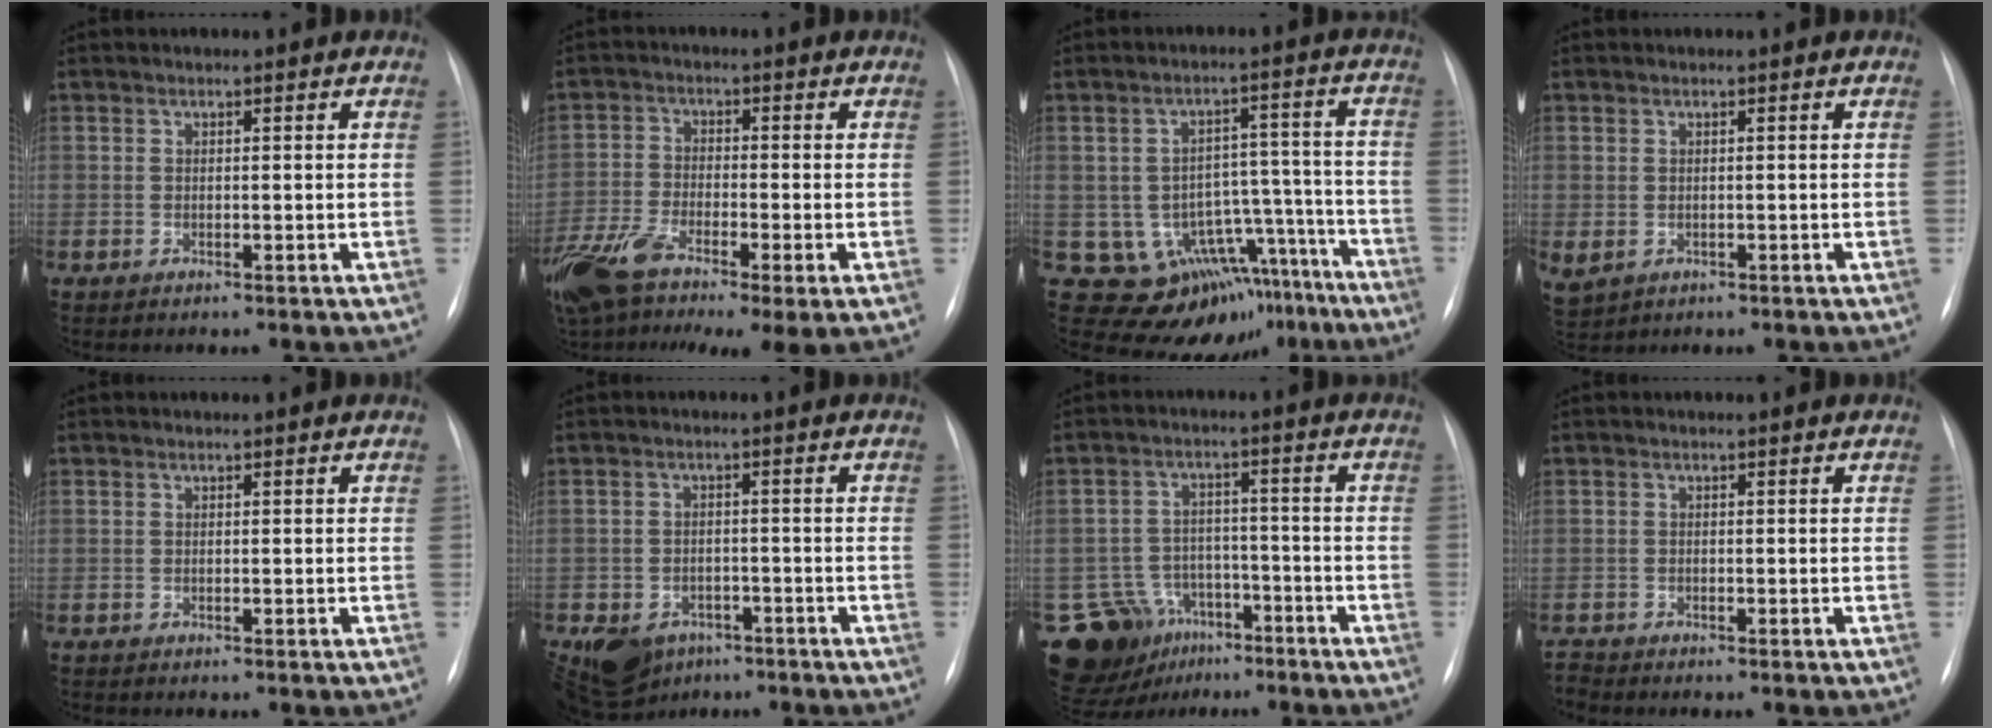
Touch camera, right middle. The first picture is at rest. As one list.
[{"total": 13.9, "force": [-7.7, 3.8, 10.9], "torque": [-0.236, -0.025, -0.140]}, {"total": 14.4, "force": [-9.1, 10.0, 5.0], "torque": [-0.050, 0.067, -0.104]}, {"total": 3.4, "force": [-0.8, 2.6, 2.0], "torque": [-0.051, -0.003, 0.001]}, {"total": 0.0}, {"total": 12.0, "force": [-6.9, 8.7, 4.7], "torque": [-0.116, -0.002, -0.094]}, {"total": 14.8, "force": [-8.9, 10.8, 4.7], "torque": [-0.103, 0.032, -0.130]}, {"total": 1.2, "force": [-1.1, -0.3, -0.4], "torque": [0.007, -0.007, -0.020]}]